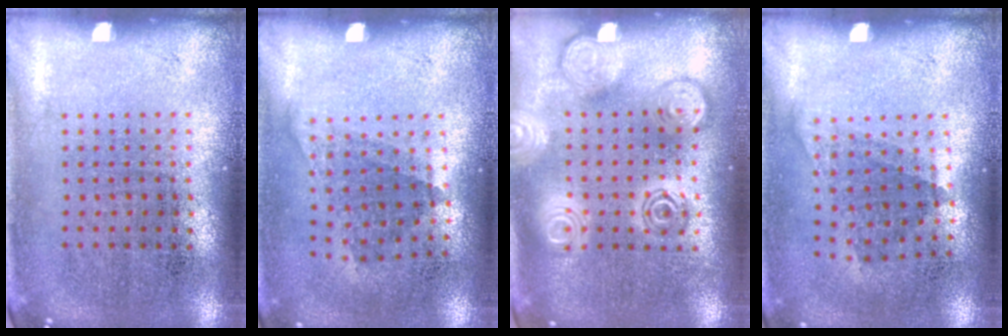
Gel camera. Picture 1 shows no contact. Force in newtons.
{"total": 1.1, "press": 0.8, "slide": 0.7}
{"total": 2.7, "press": 2.7, "slide": 0.3}
{"total": 1.1, "press": 0.8, "slide": 0.7}